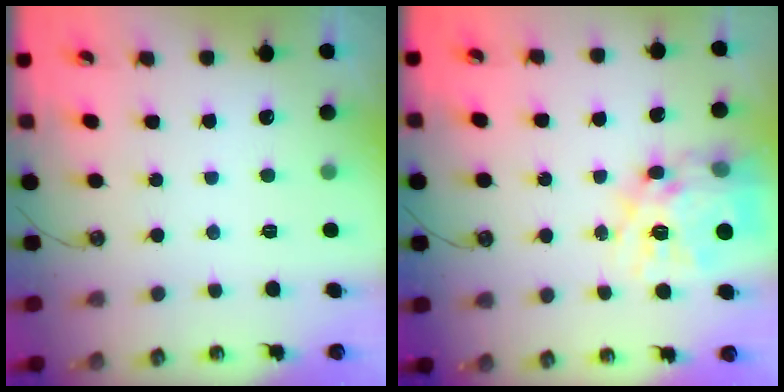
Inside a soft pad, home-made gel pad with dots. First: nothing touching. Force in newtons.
{"total": 18.5, "press": 18.5, "slide": 1.5}